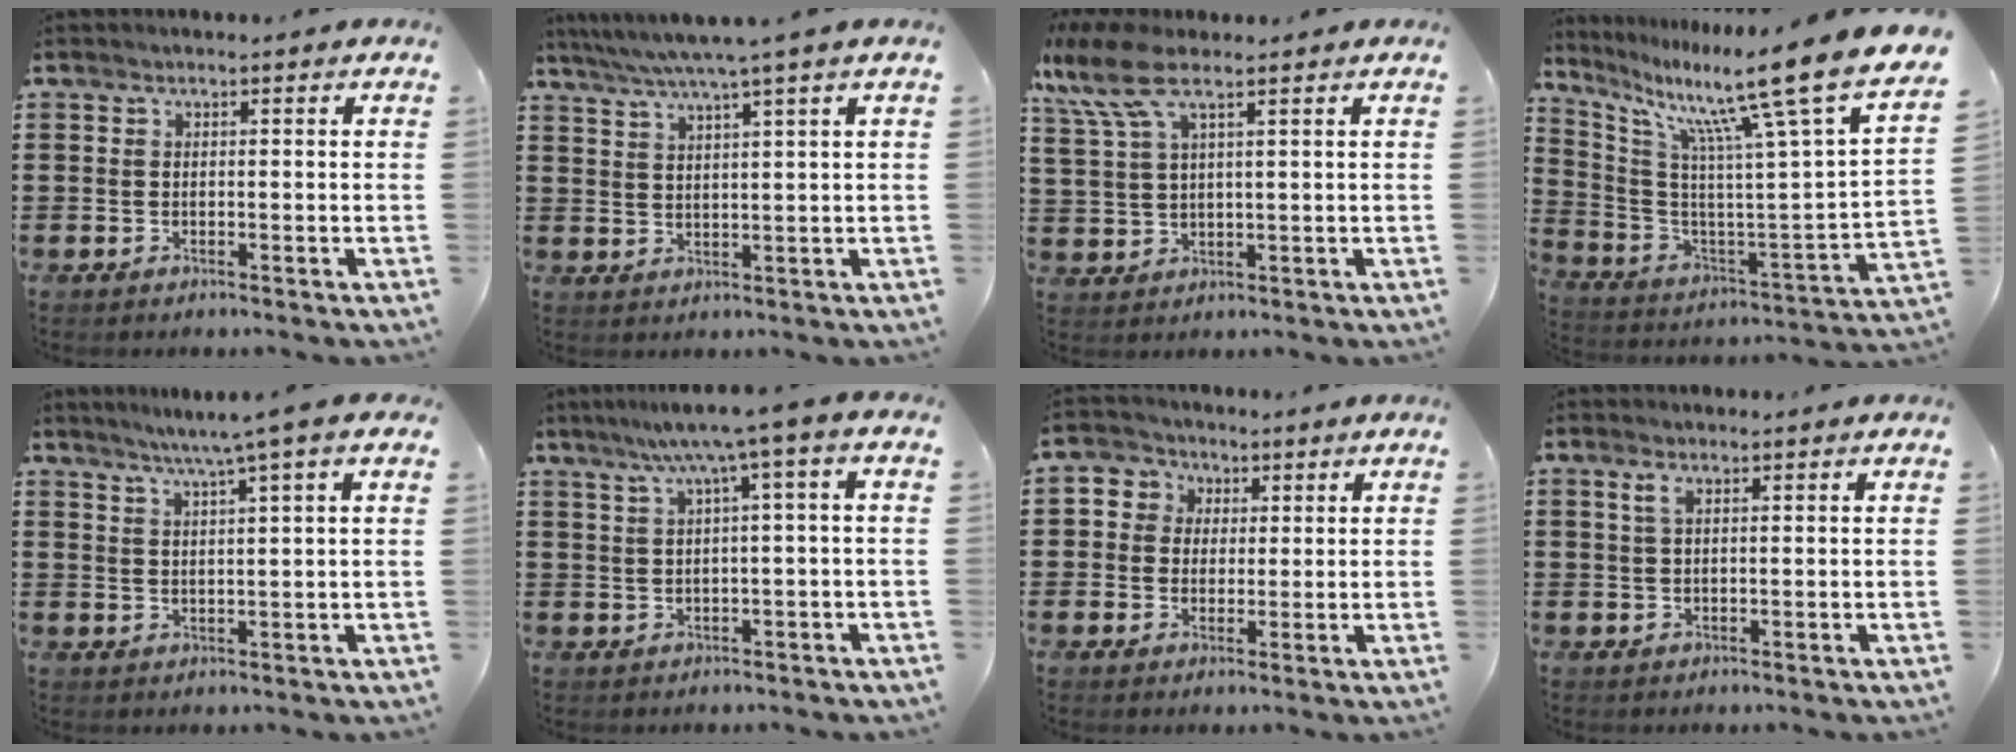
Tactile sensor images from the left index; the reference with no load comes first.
{"total": 4.5, "force": [3.3, -0.9, 3.0], "torque": [-0.066, -0.015, 0.053]}
{"total": 8.0, "force": [5.0, 2.6, 5.7], "torque": [-0.139, -0.006, 0.089]}
{"total": 15.1, "force": [10.0, 0.2, 11.4], "torque": [-0.213, -0.080, 0.143]}
{"total": 4.5, "force": [2.8, -0.7, 3.5], "torque": [-0.073, -0.008, 0.045]}
{"total": 5.4, "force": [1.8, -0.4, 5.1], "torque": [-0.102, -0.005, 0.023]}
{"total": 3.7, "force": [1.0, 3.6, -0.1], "torque": [-0.020, 0.013, 0.014]}
{"total": 1.9, "force": [0.8, 0.6, 1.6], "torque": [-0.035, 0.003, 0.014]}